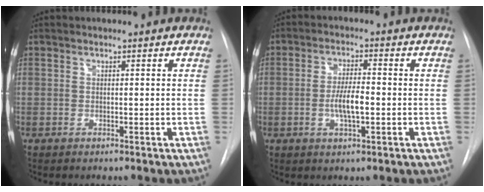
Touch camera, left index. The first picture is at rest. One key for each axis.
{"total": 5.0, "fx": -0.9, "fy": 1.1, "fz": 4.8, "tx": -0.095, "ty": -0.001, "tz": -0.016}